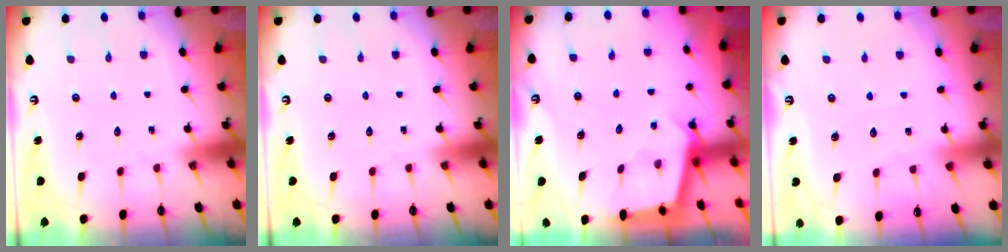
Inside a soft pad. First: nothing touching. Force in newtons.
{"total": 0.0}
{"total": 2.9, "press": 2.9, "slide": 0.3}
{"total": 2.9, "press": 2.8, "slide": 0.5}